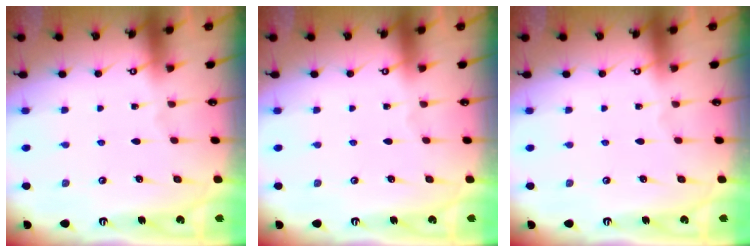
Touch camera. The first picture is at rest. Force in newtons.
{"total": 0.0}
{"total": 0.0}